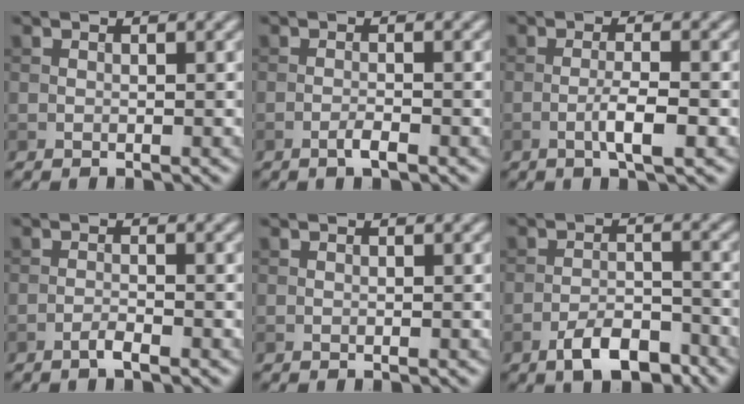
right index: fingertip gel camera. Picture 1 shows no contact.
{"total": 1.5, "force": [-0.9, 0.2, 1.1], "torque": [-0.020, 0.003, -0.019]}
{"total": 3.0, "force": [-1.2, 0.4, 2.8], "torque": [-0.050, 0.006, -0.023]}
{"total": 1.3, "force": [-0.9, 0.2, 0.9], "torque": [-0.017, 0.004, -0.021]}
{"total": 0.0}
{"total": 5.1, "force": [-3.5, 2.0, 3.2], "torque": [-0.050, 0.002, -0.063]}